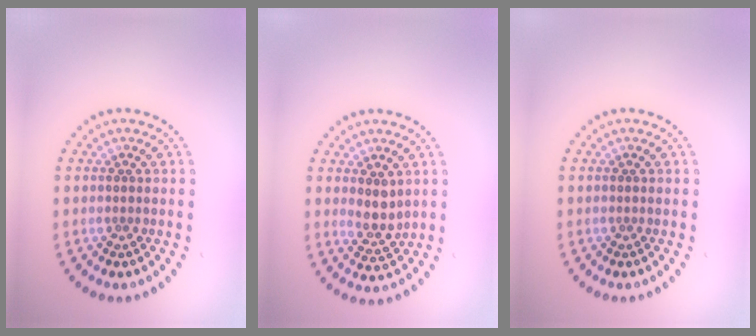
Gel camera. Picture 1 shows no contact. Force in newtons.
{"total": 2.4, "press": 2.0, "slide": 1.3}
{"total": 0.0}